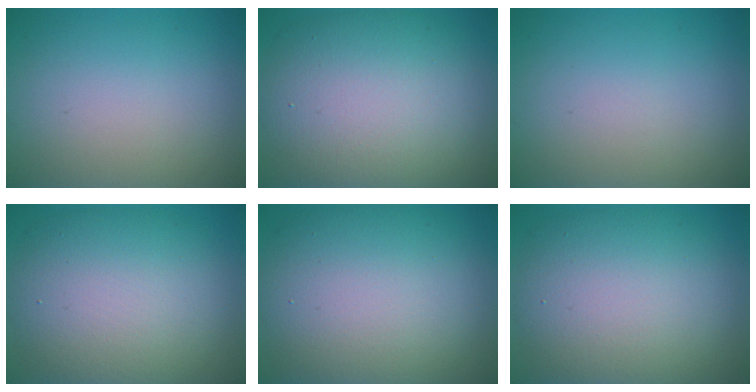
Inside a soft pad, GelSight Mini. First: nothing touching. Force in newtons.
{"total": 12.3, "press": 12.3, "slide": 0.9}
{"total": 0.0}
{"total": 10.7, "press": 10.7, "slide": 0.4}
{"total": 13.0, "press": 13.0, "slide": 0.6}
{"total": 10.8, "press": 10.8, "slide": 0.4}